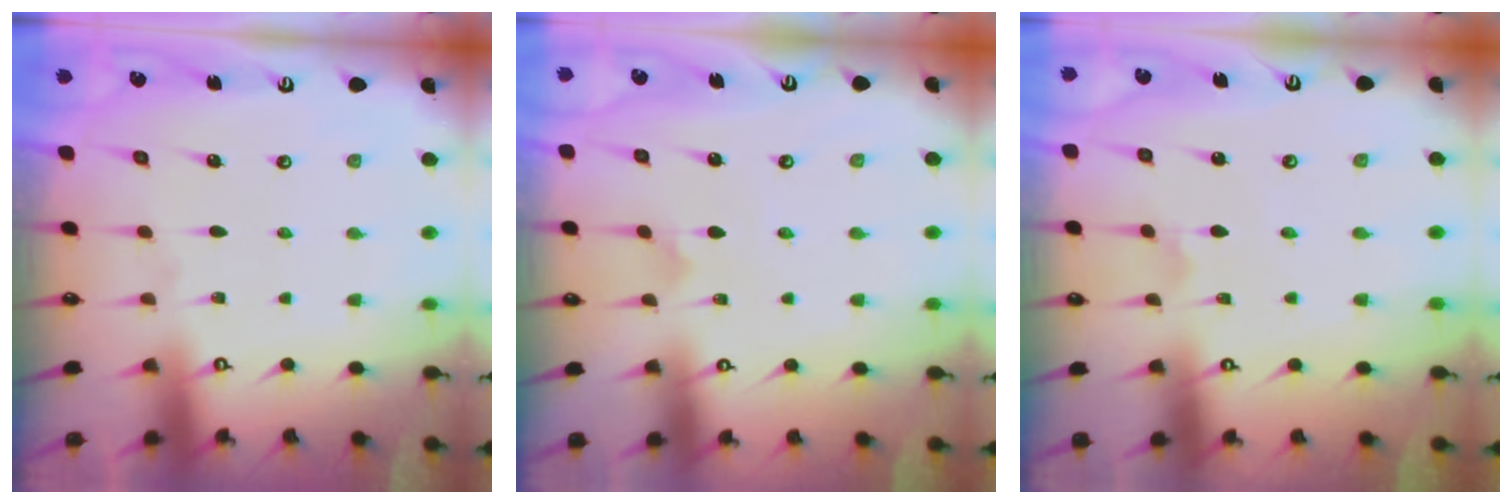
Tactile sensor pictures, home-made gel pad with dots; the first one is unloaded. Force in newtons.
{"total": 1.9, "press": 1.9, "slide": 0.1}
{"total": 1.8, "press": 1.8, "slide": 0.4}